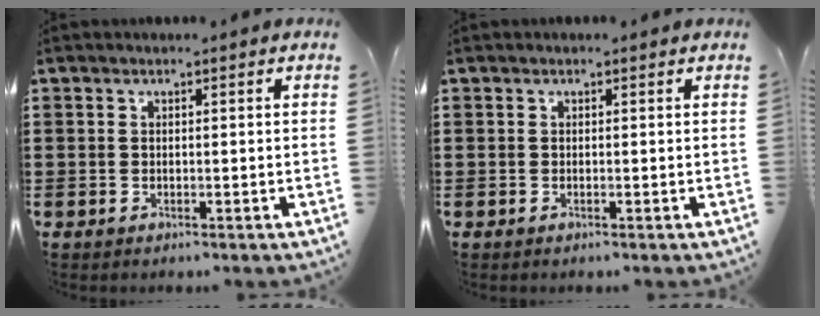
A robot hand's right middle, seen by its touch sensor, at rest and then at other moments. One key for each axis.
{"total": 0.0}